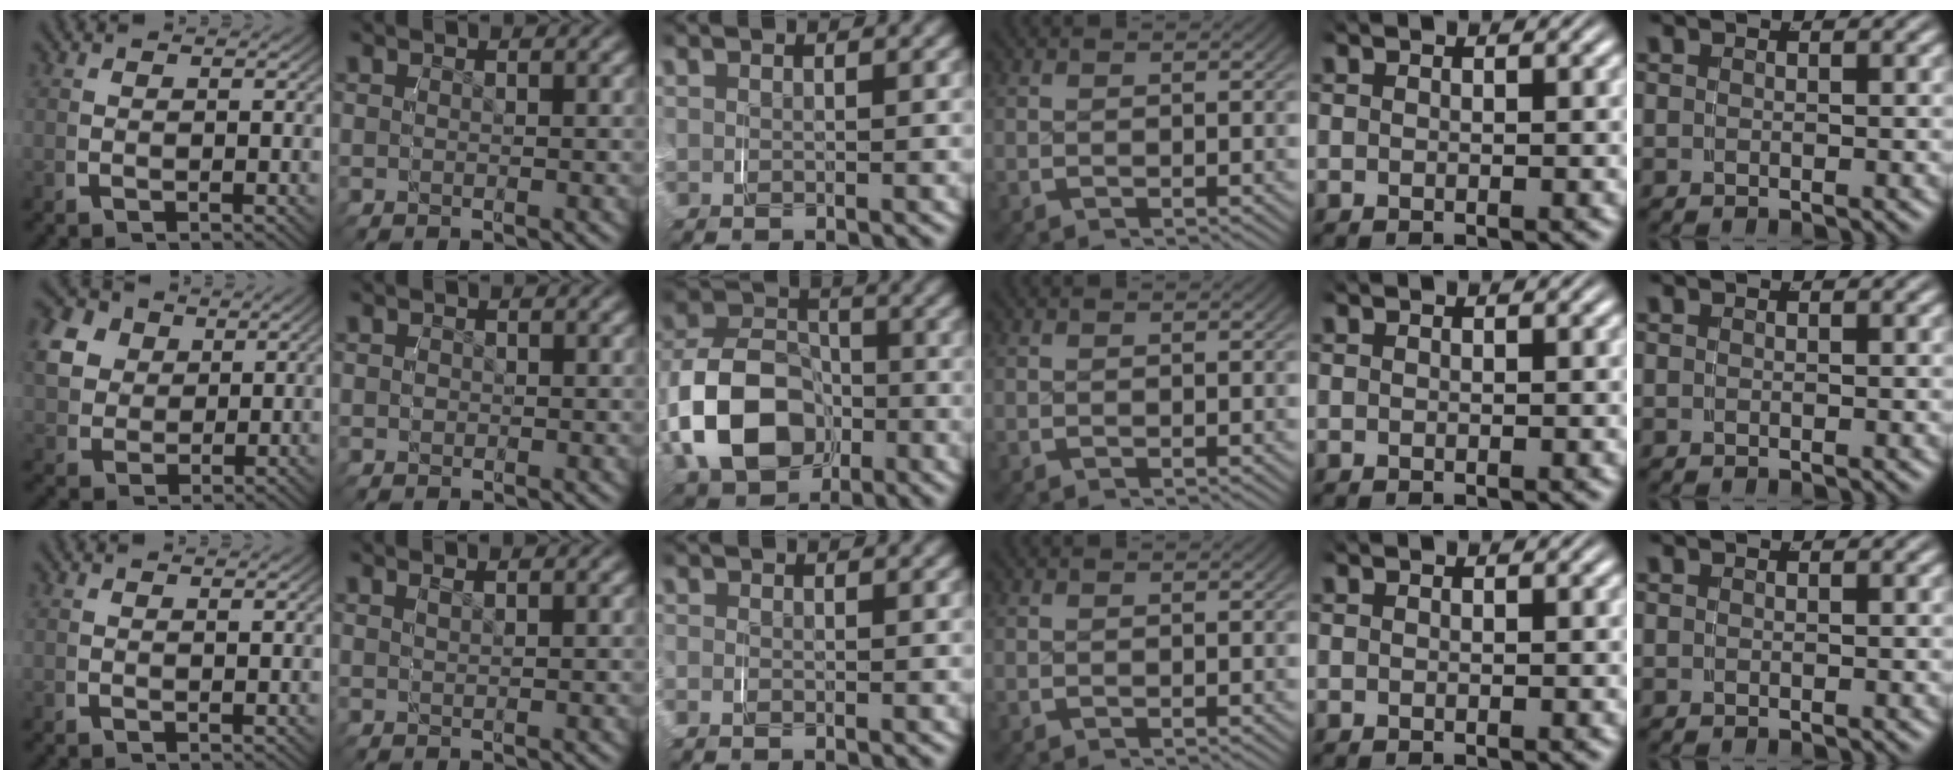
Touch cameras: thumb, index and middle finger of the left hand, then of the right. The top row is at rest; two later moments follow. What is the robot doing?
{"motion": "grasp_and_lifting", "object": "paper"}